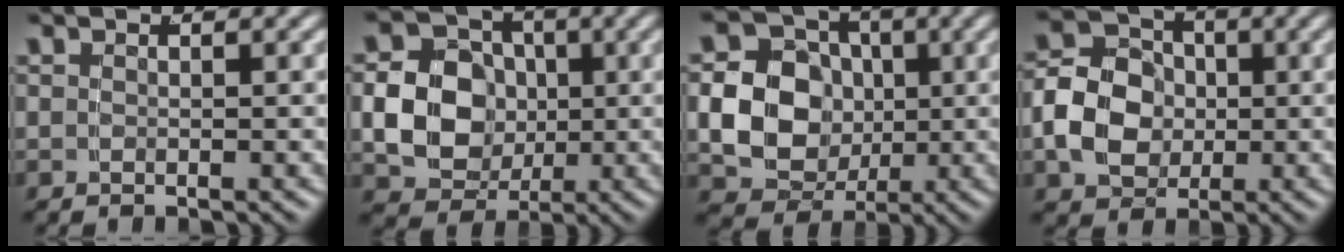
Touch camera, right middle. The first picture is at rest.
{"total": 12.4, "force": [0.2, 11.0, 5.7], "torque": [-0.114, -0.021, -0.002]}
{"total": 14.1, "force": [0.6, 12.5, 6.6], "torque": [-0.138, -0.027, 0.004]}
{"total": 8.8, "force": [-0.5, 7.5, 4.6], "torque": [-0.087, -0.008, -0.012]}